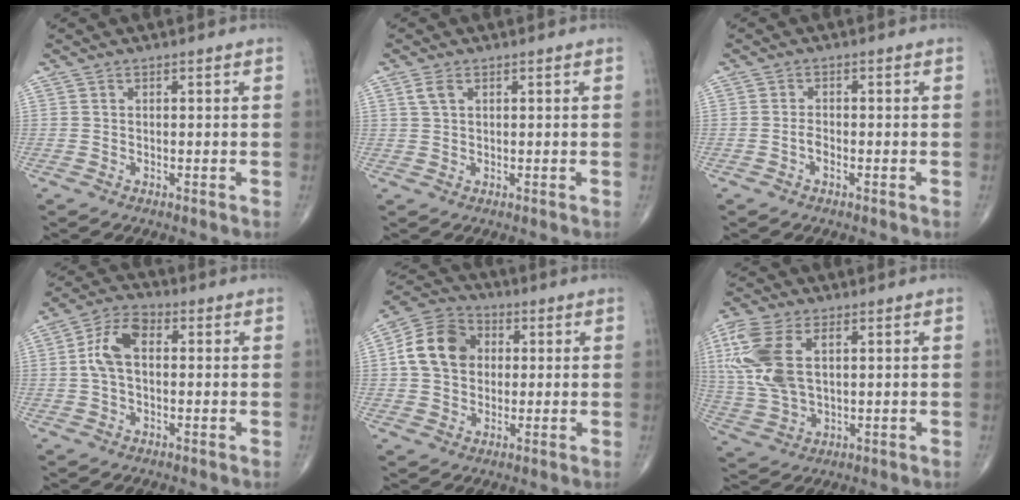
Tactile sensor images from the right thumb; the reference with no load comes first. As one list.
[{"total": 2.1, "force": [1.0, 1.1, 1.5], "torque": [-0.035, 0.007, 0.024]}, {"total": 1.6, "force": [-0.7, 0.8, 1.2], "torque": [-0.022, 0.006, -0.015]}, {"total": 7.9, "force": [0.7, 4.6, 6.3], "torque": [-0.124, 0.024, 0.006]}, {"total": 11.8, "force": [1.6, 9.3, 7.1], "torque": [-0.111, 0.015, 0.018]}, {"total": 13.9, "force": [3.7, 7.7, 11.0], "torque": [-0.259, 0.002, 0.076]}]